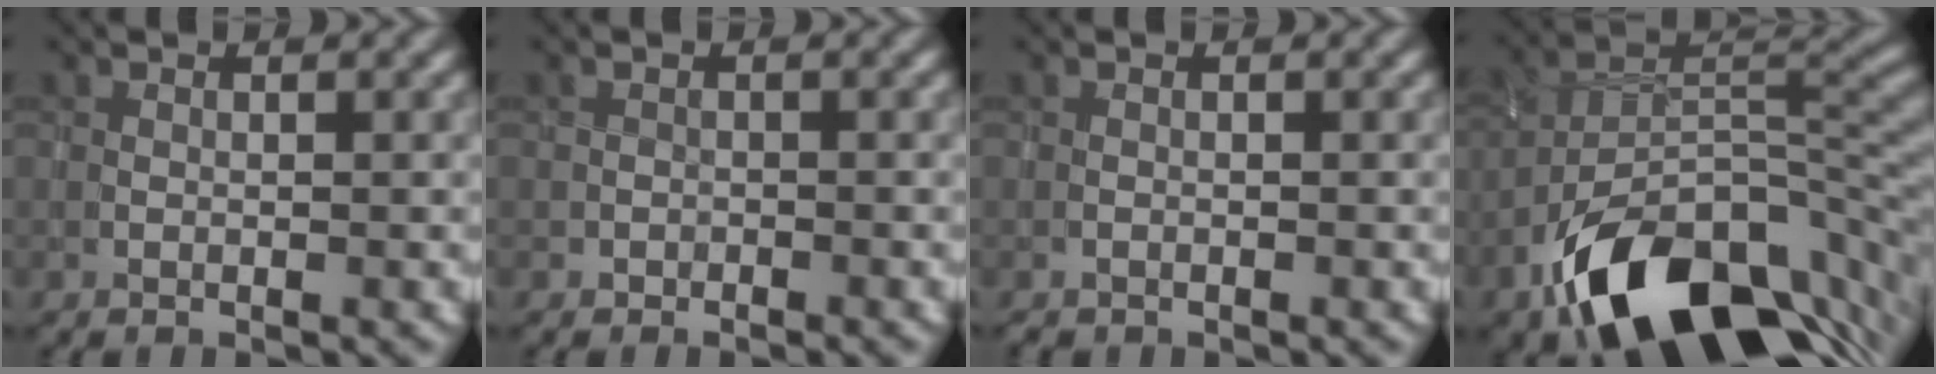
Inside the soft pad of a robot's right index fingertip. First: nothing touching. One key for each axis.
{"total": 0.5, "fx": -0.4, "fy": 0.3, "fz": -0.2, "tx": 0.008, "ty": -0.003, "tz": -0.007}
{"total": 0.0}
{"total": 14.2, "fx": -7.9, "fy": 7.5, "fz": 9.0, "tx": -0.150, "ty": -0.007, "tz": -0.142}